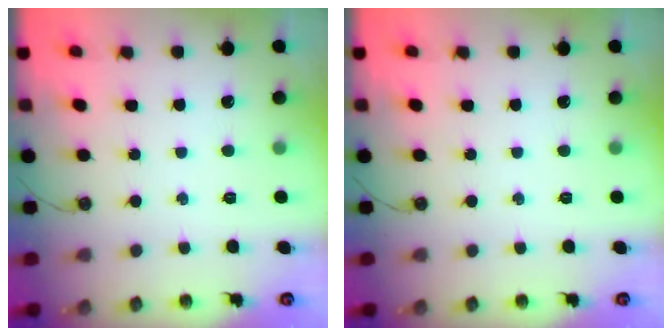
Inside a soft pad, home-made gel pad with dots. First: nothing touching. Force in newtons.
{"total": 0.0}